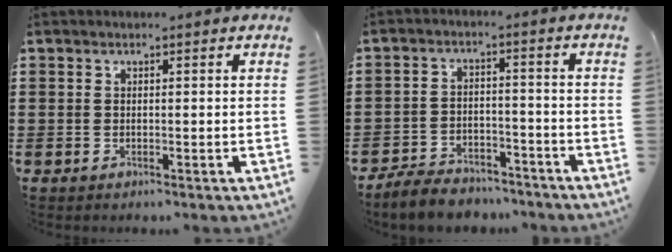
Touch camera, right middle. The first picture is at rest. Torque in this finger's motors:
{"motor_torque": [0.38, -0.34, 0.09, 0.04]}